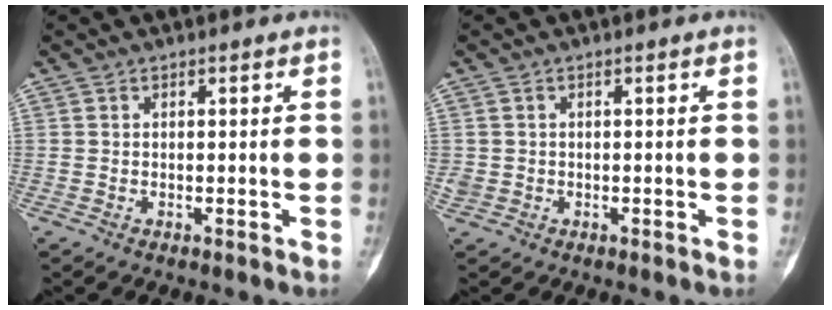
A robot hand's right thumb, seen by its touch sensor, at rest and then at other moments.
{"total": 1.8, "force": [-0.2, 1.7, 0.5], "torque": [-0.007, 0.005, 0.000]}